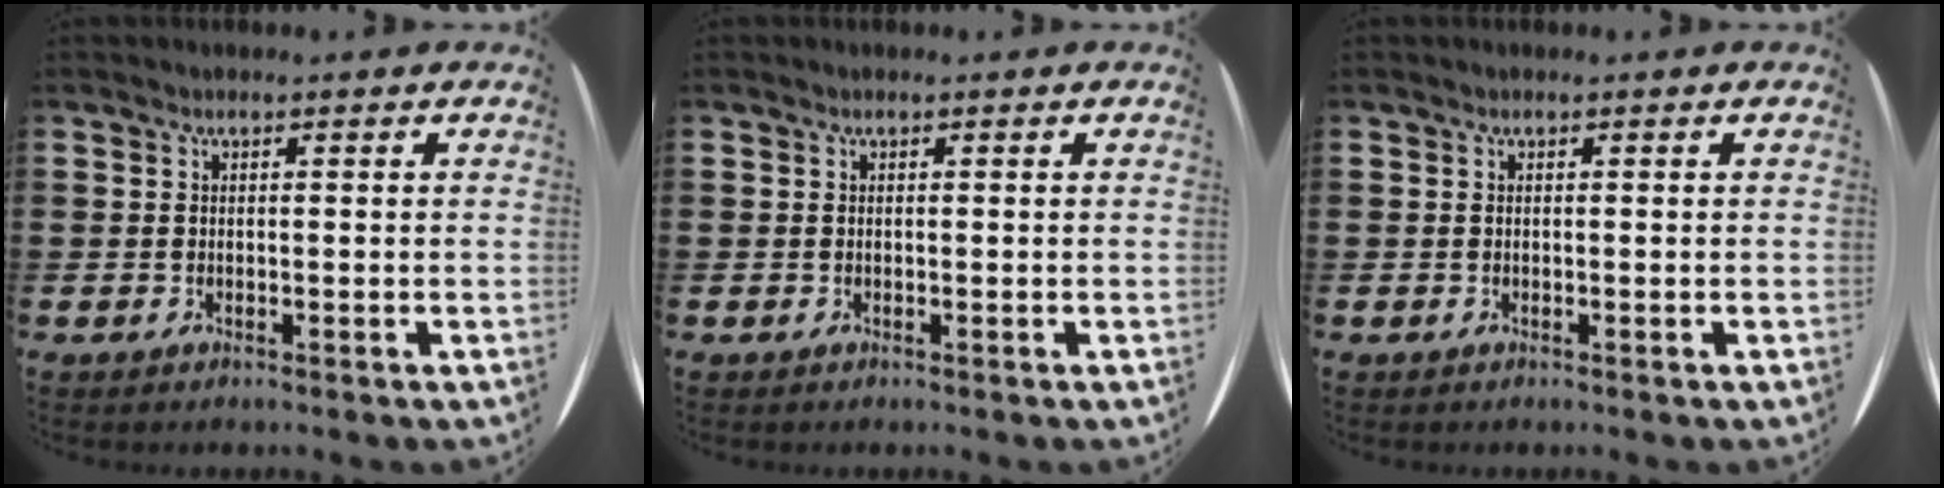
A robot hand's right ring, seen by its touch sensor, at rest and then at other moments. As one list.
[{"total": 0.0}, {"total": 0.0}]